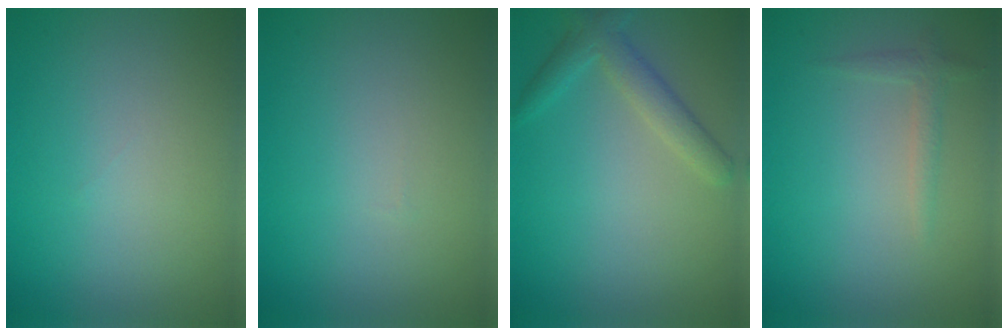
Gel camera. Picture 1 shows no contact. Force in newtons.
{"total": 0.0}
{"total": 2.6, "press": 2.6, "slide": 0.1}
{"total": 1.2, "press": 1.2, "slide": 0.0}